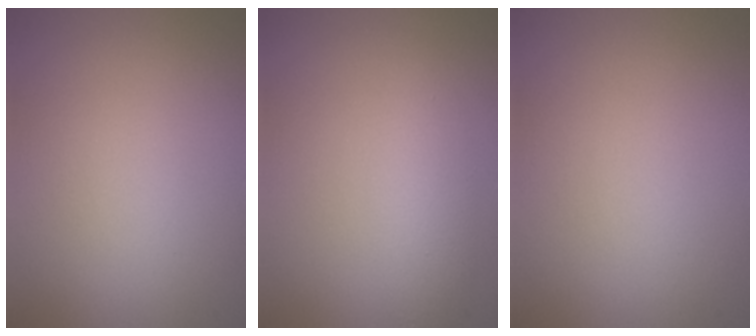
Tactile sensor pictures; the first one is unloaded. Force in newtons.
{"total": 2.4, "press": 2.4, "slide": 0.3}
{"total": 0.0}